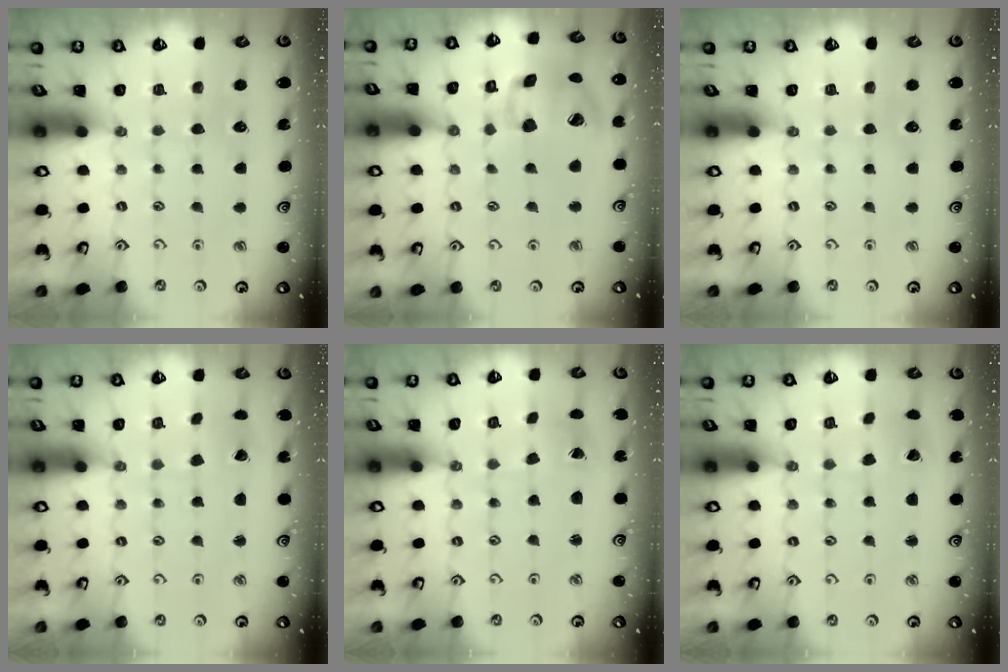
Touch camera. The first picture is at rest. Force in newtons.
{"total": 15.6, "press": 15.4, "slide": 2.3}
{"total": 0.0}
{"total": 0.7, "press": 0.7, "slide": 0.1}
{"total": 0.5, "press": 0.5, "slide": 0.1}
{"total": 1.9, "press": 1.9, "slide": 0.2}